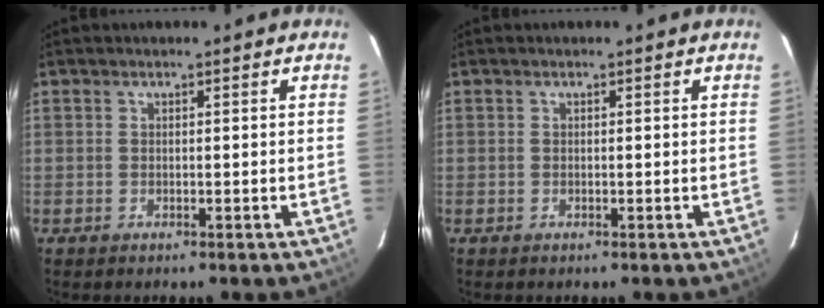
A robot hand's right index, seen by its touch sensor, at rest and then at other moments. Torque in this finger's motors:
{"motor_torque": [0.00, 0.00, 0.00, -0.01]}